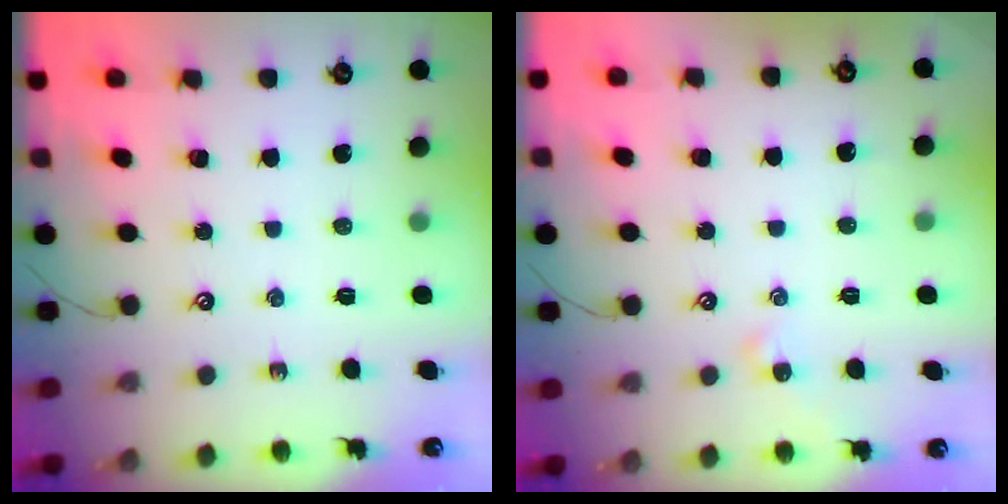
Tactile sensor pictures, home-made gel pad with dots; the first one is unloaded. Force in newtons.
{"total": 2.1, "press": 2.0, "slide": 0.6}